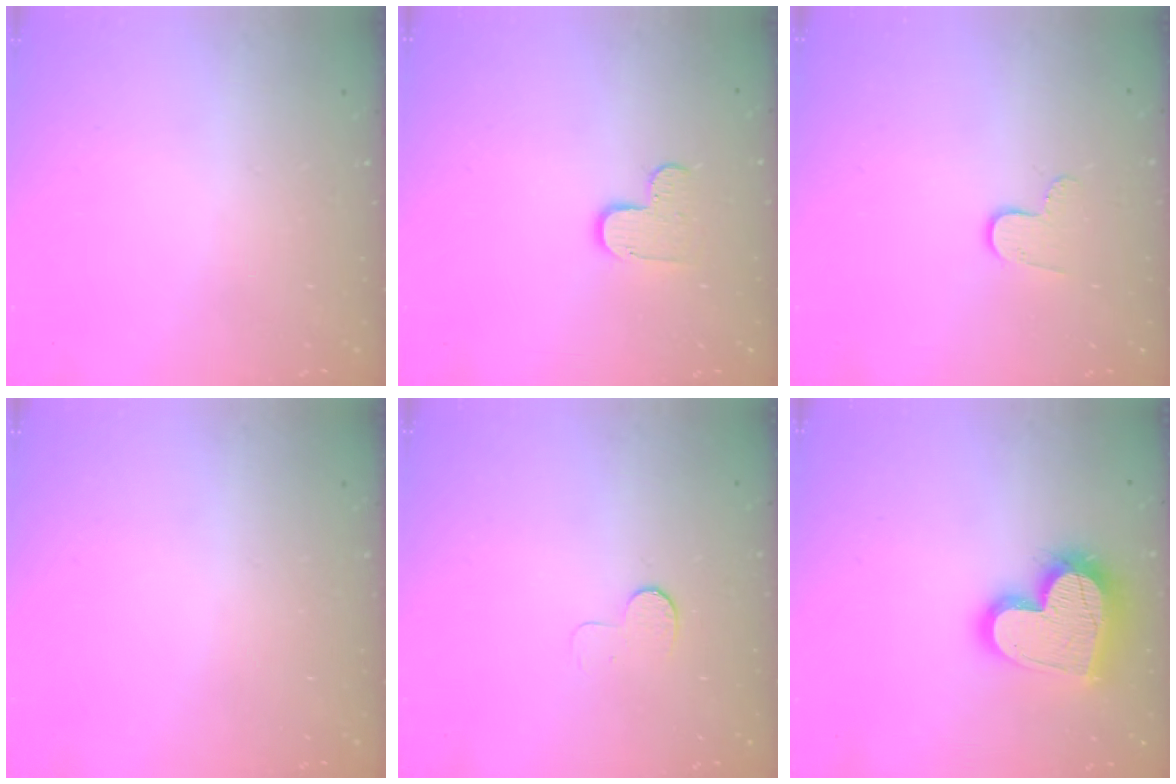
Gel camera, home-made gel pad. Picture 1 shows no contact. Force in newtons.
{"total": 6.2, "press": 6.2, "slide": 0.3}
{"total": 7.0, "press": 7.0, "slide": 0.6}
{"total": 0.0}
{"total": 5.7, "press": 5.6, "slide": 0.6}
{"total": 19.3, "press": 19.2, "slide": 1.5}